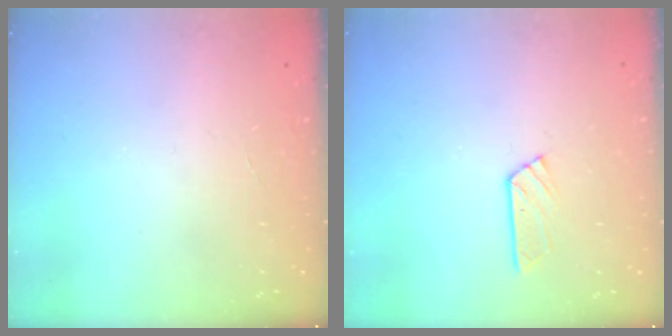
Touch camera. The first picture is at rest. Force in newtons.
{"total": 4.4, "press": 4.4, "slide": 0.4}